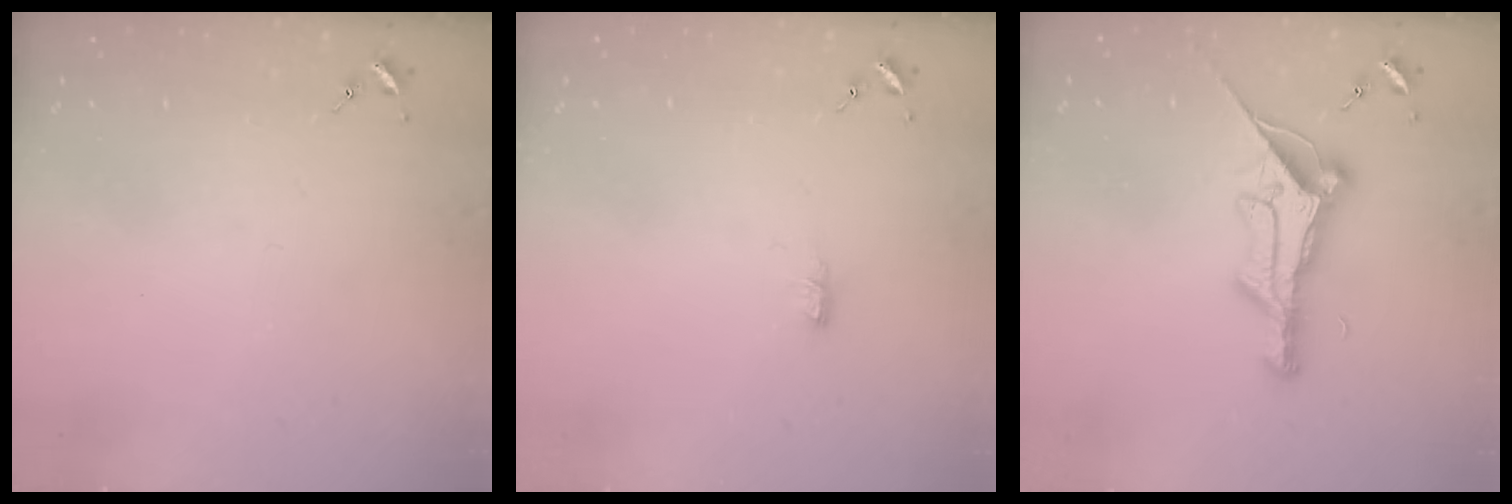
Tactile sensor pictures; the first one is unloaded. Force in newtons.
{"total": 3.9, "press": 3.9, "slide": 0.4}
{"total": 15.9, "press": 15.9, "slide": 0.7}